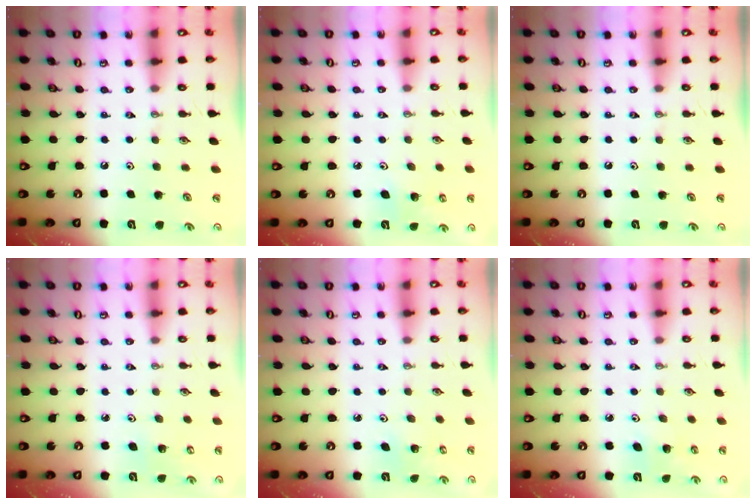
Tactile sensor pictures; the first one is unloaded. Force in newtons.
{"total": 6.1, "press": 5.9, "slide": 1.5}
{"total": 0.0}
{"total": 2.8, "press": 2.7, "slide": 0.5}
{"total": 3.1, "press": 3.1, "slide": 0.3}
{"total": 4.7, "press": 4.7, "slide": 0.2}